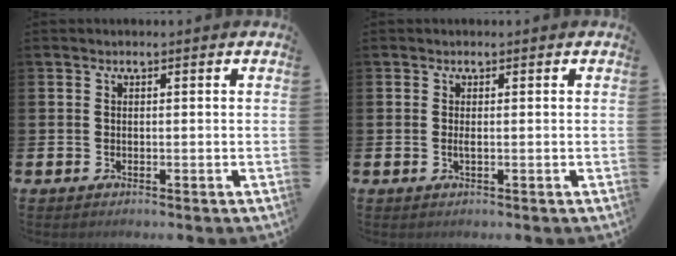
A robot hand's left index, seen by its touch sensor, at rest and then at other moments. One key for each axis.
{"total": 0.6, "fx": 0.0, "fy": 0.1, "fz": 0.6, "tx": -0.018, "ty": 0.002, "tz": 0.001}